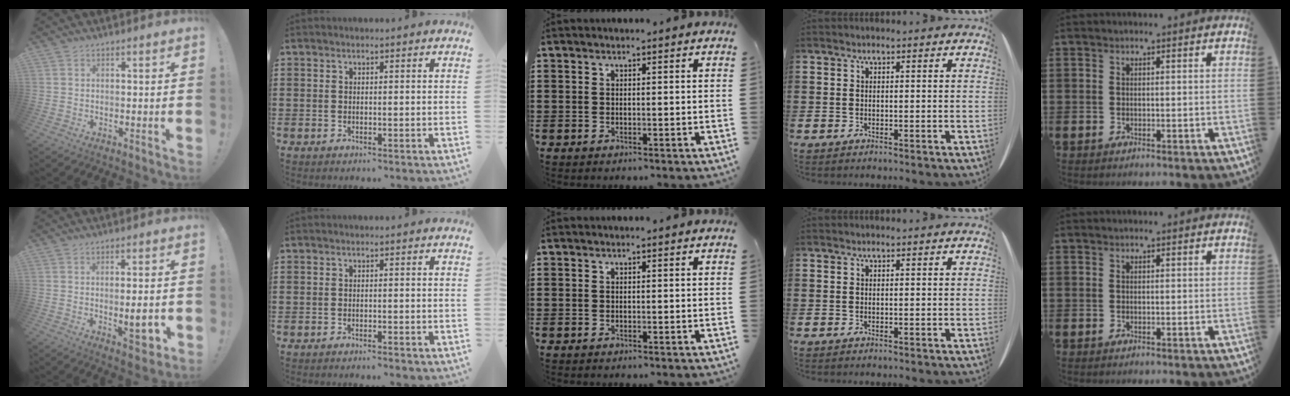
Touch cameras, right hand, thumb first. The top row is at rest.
{"thumb": {"total": 8.1, "force": [-1.0, 2.2, 7.7], "torque": [-0.092, -0.007, -0.013]}, "index": {"total": 1.0, "force": [-0.9, 0.0, 0.3], "torque": [-0.009, -0.001, -0.018]}}